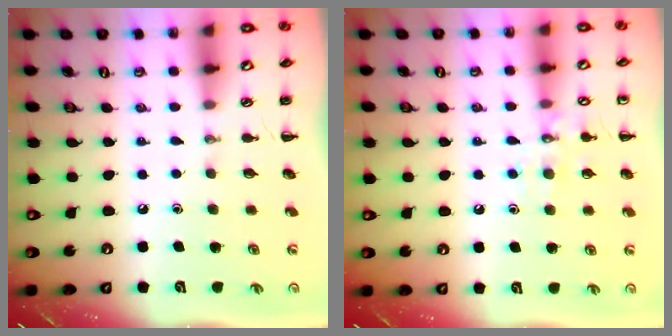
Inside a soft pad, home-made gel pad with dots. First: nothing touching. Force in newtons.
{"total": 8.6, "press": 8.5, "slide": 1.1}